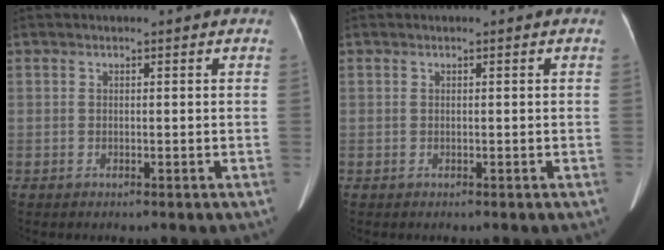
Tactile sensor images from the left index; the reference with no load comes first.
{"total": 0.0}